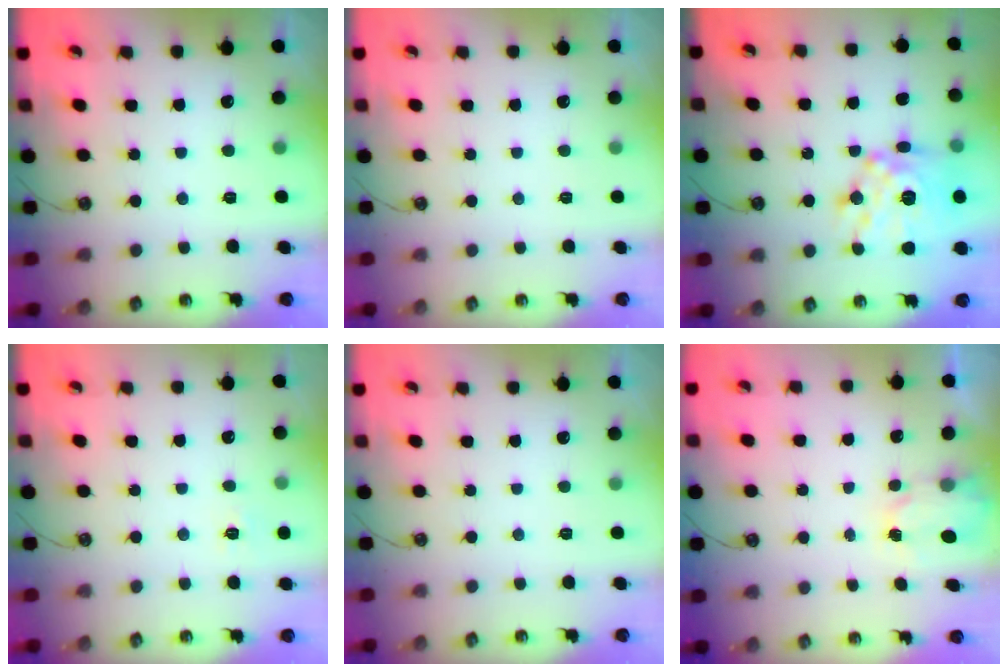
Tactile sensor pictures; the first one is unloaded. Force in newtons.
{"total": 0.0}
{"total": 18.0, "press": 18.0, "slide": 1.6}
{"total": 5.1, "press": 5.0, "slide": 0.6}
{"total": 0.0}
{"total": 2.3, "press": 2.3, "slide": 0.2}